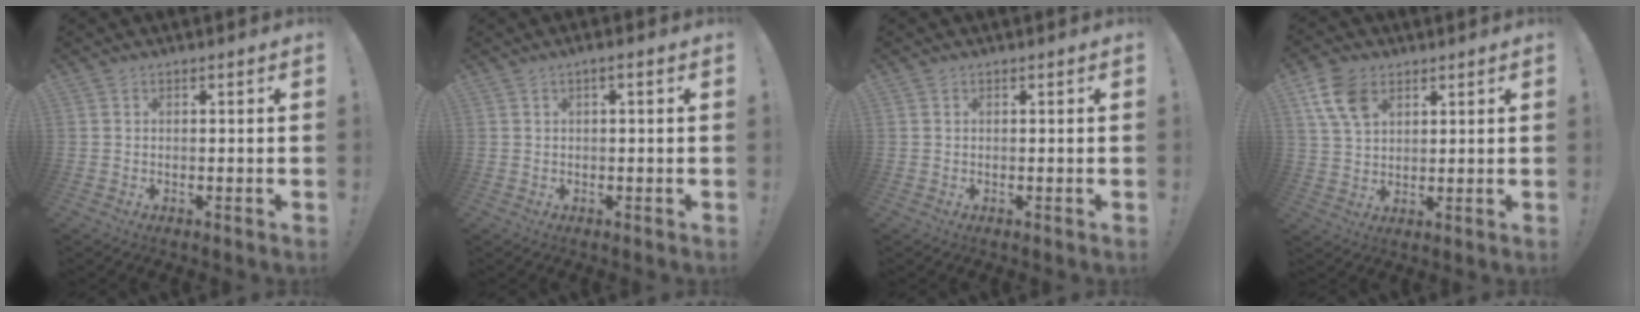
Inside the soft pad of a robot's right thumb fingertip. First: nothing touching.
{"total": 1.7, "force": [0.0, 0.0, 1.7], "torque": [-0.024, -0.001, -0.003]}
{"total": 0.0}
{"total": 9.9, "force": [4.8, 6.4, 5.9], "torque": [-0.114, -0.007, 0.095]}